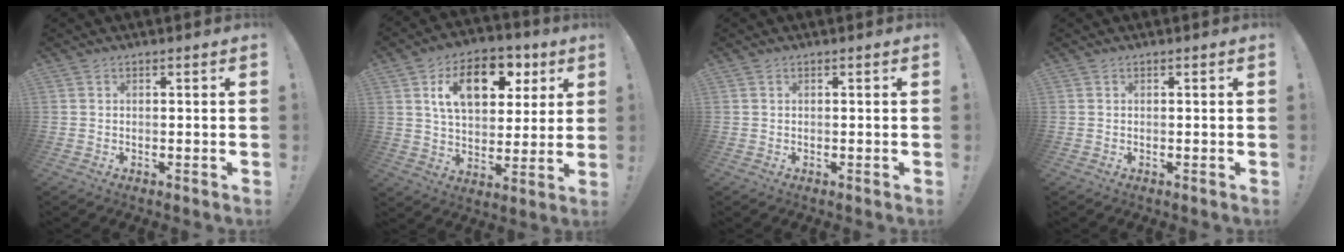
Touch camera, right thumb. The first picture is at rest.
{"total": 16.4, "force": [6.8, 10.3, 10.8], "torque": [-0.154, -0.019, 0.118]}
{"total": 0.0}
{"total": 0.0}